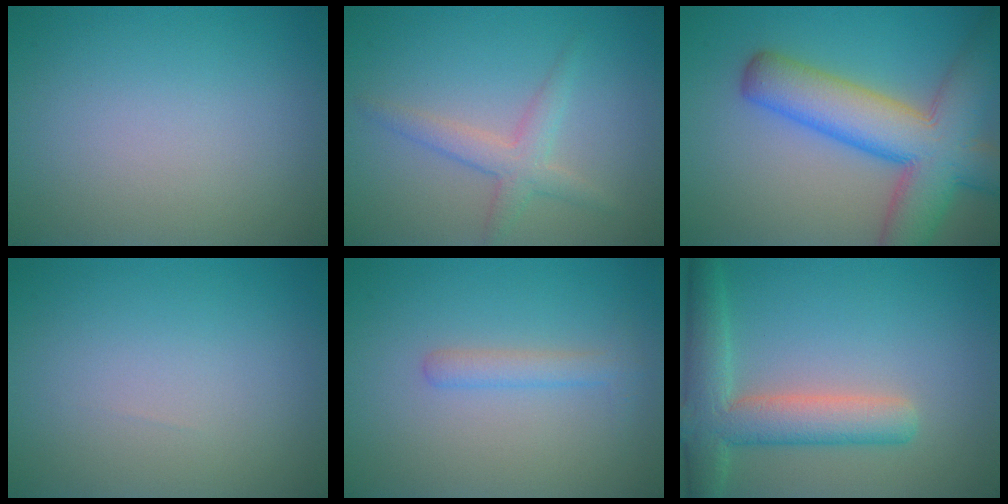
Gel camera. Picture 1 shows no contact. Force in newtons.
{"total": 2.6, "press": 2.6, "slide": 0.1}
{"total": 10.4, "press": 10.4, "slide": 0.5}
{"total": 0.0}
{"total": 1.7, "press": 1.7, "slide": 0.1}
{"total": 6.0, "press": 6.0, "slide": 0.4}